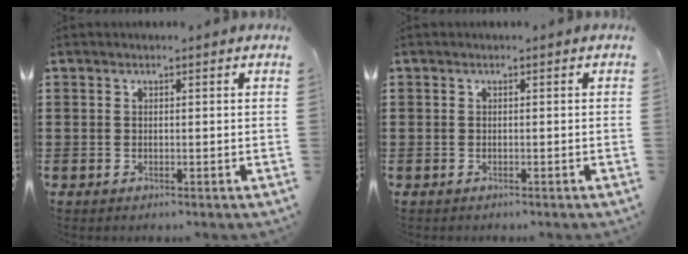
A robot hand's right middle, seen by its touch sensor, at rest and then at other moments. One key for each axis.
{"total": 0.6, "fx": -0.5, "fy": 0.4, "fz": -0.1, "tx": 0.001, "ty": 0.004, "tz": -0.011}